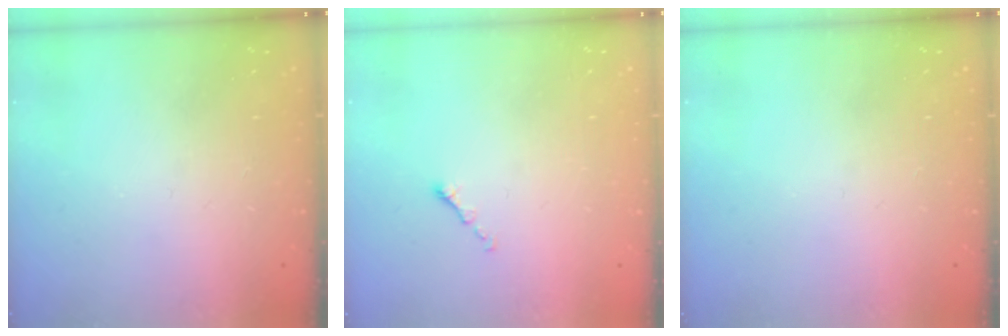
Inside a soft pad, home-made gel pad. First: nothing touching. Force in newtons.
{"total": 0.6, "press": 0.5, "slide": 0.2}
{"total": 0.0}